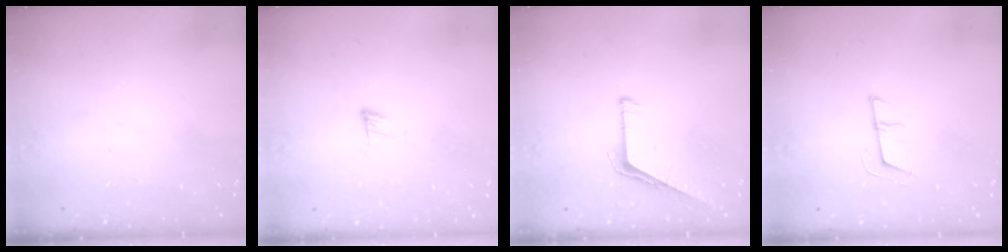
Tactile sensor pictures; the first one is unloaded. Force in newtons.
{"total": 5.2, "press": 5.2, "slide": 0.5}
{"total": 5.3, "press": 5.3, "slide": 0.5}
{"total": 5.7, "press": 5.6, "slide": 1.0}